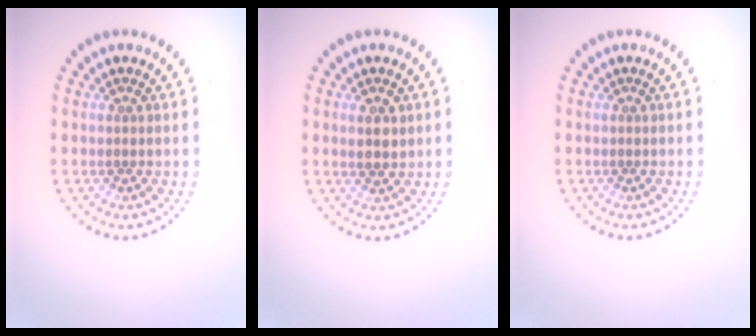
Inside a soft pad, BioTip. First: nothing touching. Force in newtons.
{"total": 1.9, "press": 1.8, "slide": 0.6}
{"total": 0.0}